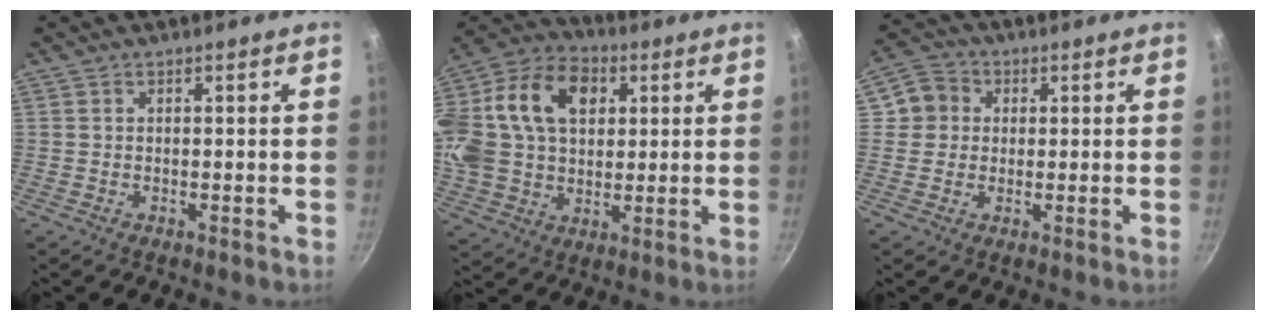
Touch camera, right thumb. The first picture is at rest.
{"total": 27.6, "force": [7.4, 19.7, 17.8], "torque": [-0.366, 0.028, 0.123]}
{"total": 5.8, "force": [0.9, 5.5, 1.6], "torque": [0.012, 0.009, 0.002]}